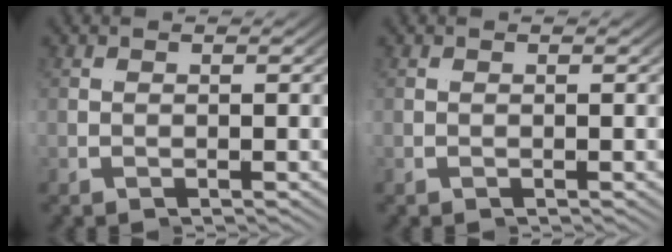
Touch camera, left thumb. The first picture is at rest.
{"total": 0.0}